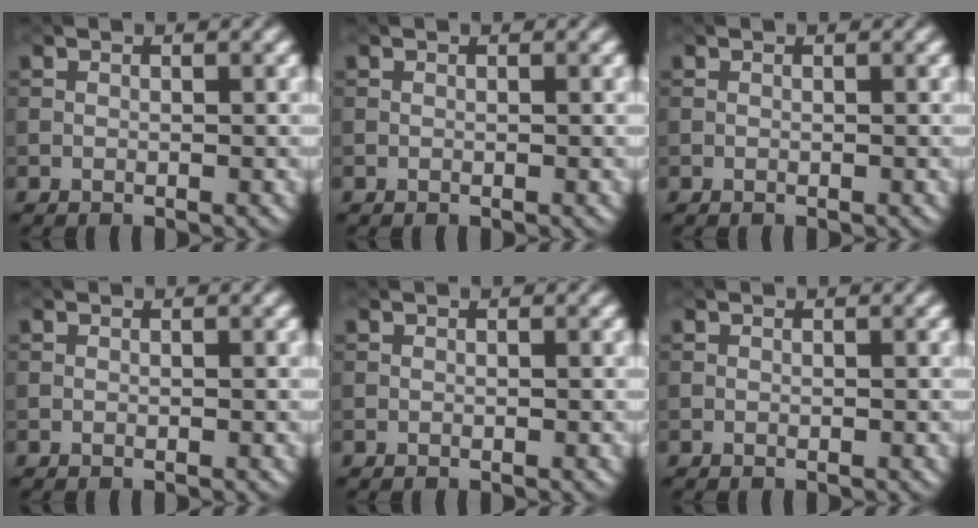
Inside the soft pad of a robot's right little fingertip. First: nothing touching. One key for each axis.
{"total": 0.0}
{"total": 0.0}
{"total": 0.0}
{"total": 0.0}
{"total": 0.0}